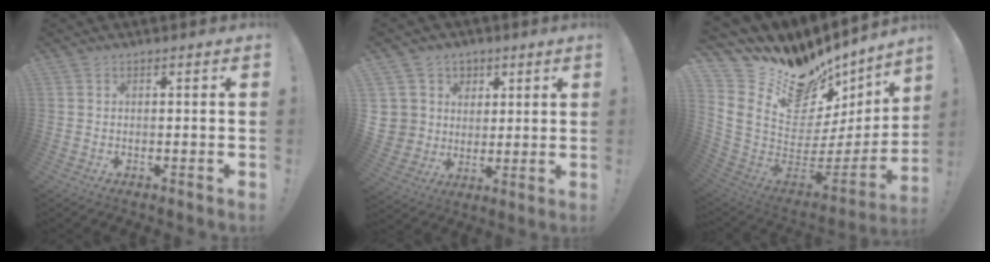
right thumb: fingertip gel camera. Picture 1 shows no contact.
{"total": 8.6, "force": [2.6, 8.0, 1.5], "torque": [-0.019, -0.017, 0.059]}
{"total": 18.2, "force": [12.3, 10.3, 8.6], "torque": [-0.115, -0.119, 0.253]}